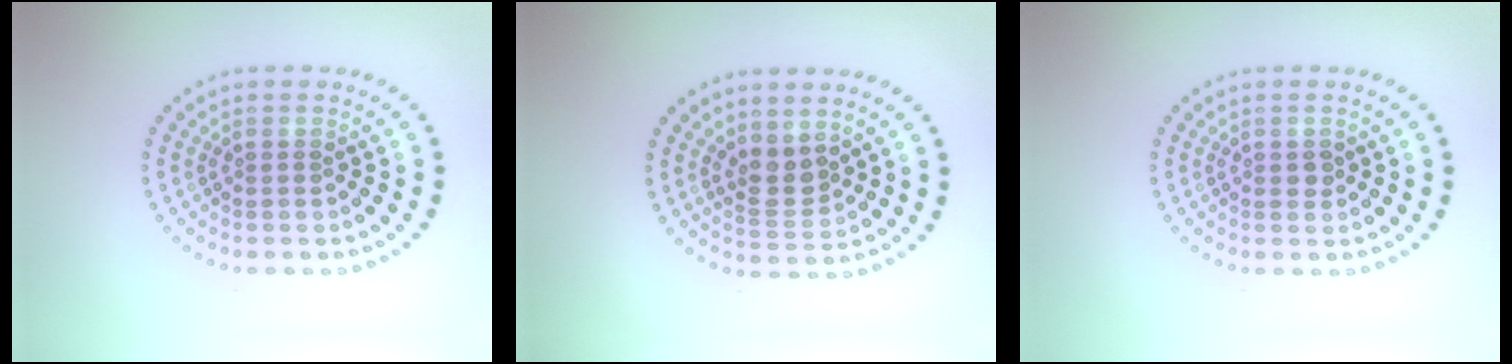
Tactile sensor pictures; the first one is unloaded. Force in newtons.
{"total": 2.2, "press": 1.8, "slide": 1.3}
{"total": 0.9, "press": 0.9, "slide": 0.0}